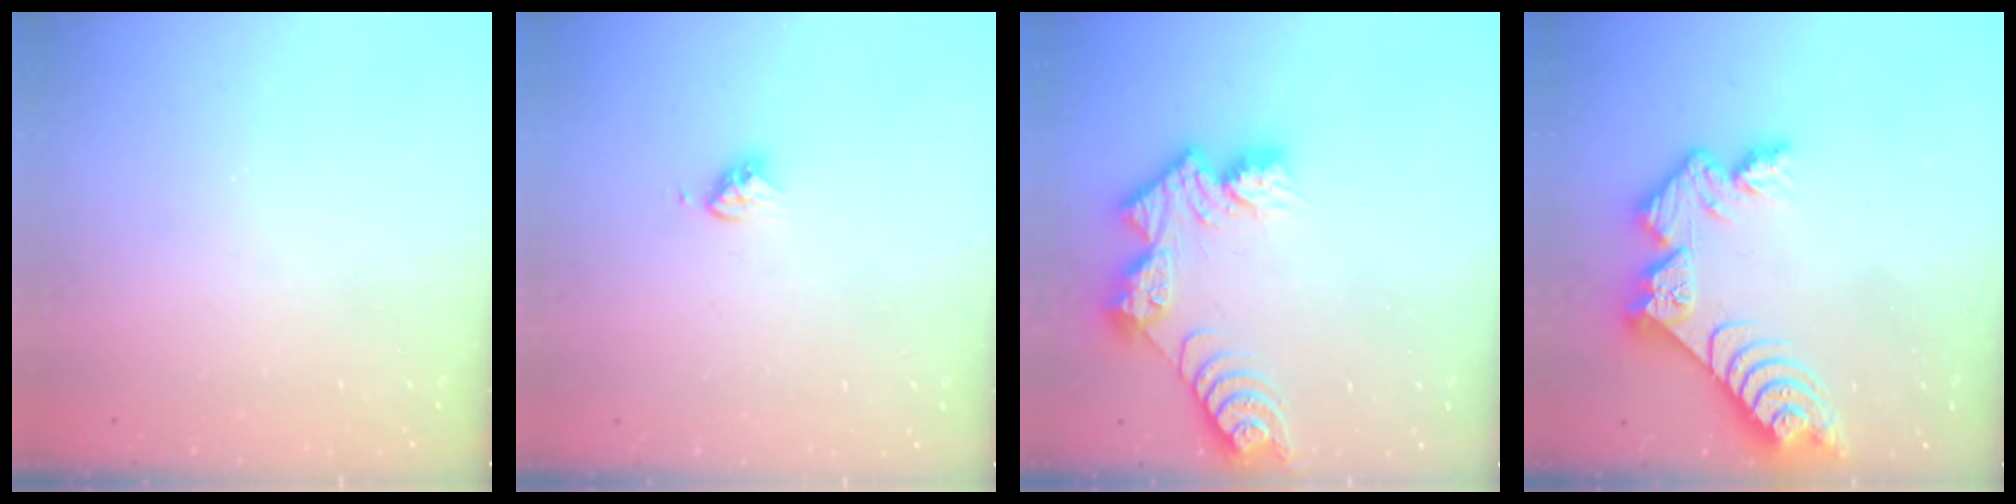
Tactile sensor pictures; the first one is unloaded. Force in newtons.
{"total": 3.6, "press": 3.5, "slide": 0.7}
{"total": 11.0, "press": 11.0, "slide": 0.8}
{"total": 11.8, "press": 11.8, "slide": 1.1}